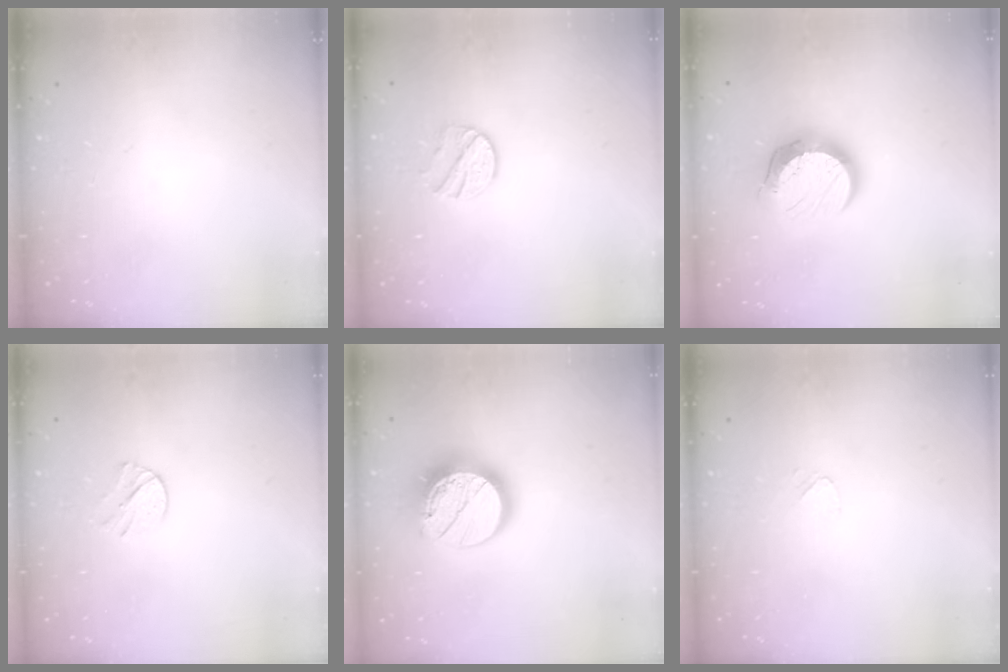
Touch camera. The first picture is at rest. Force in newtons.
{"total": 8.9, "press": 8.9, "slide": 0.2}
{"total": 11.8, "press": 11.8, "slide": 0.8}
{"total": 5.8, "press": 5.7, "slide": 1.0}
{"total": 15.3, "press": 15.2, "slide": 1.2}
{"total": 3.4, "press": 3.3, "slide": 0.4}